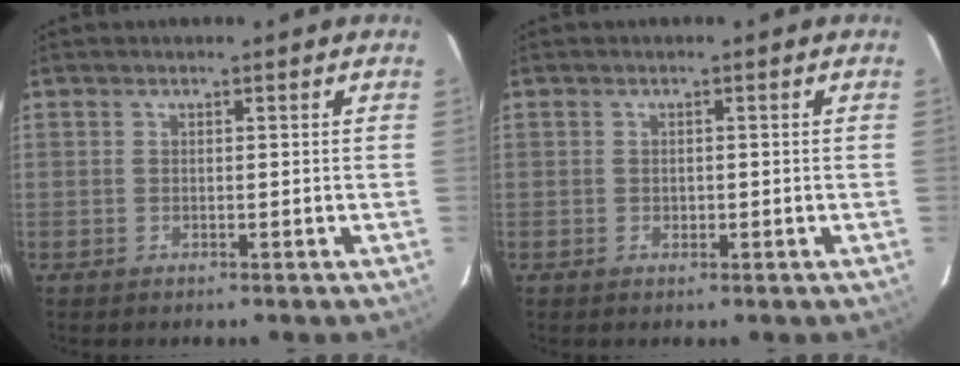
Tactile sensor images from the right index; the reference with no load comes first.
{"total": 1.0, "force": [-0.3, 0.9, 0.4], "torque": [-0.004, -0.001, -0.004]}